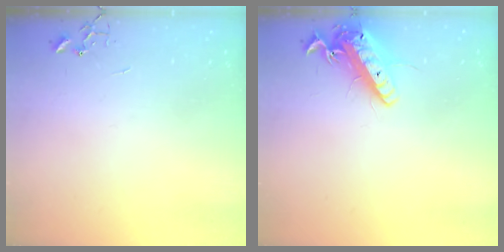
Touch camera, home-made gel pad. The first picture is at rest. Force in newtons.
{"total": 14.0, "press": 13.8, "slide": 2.7}